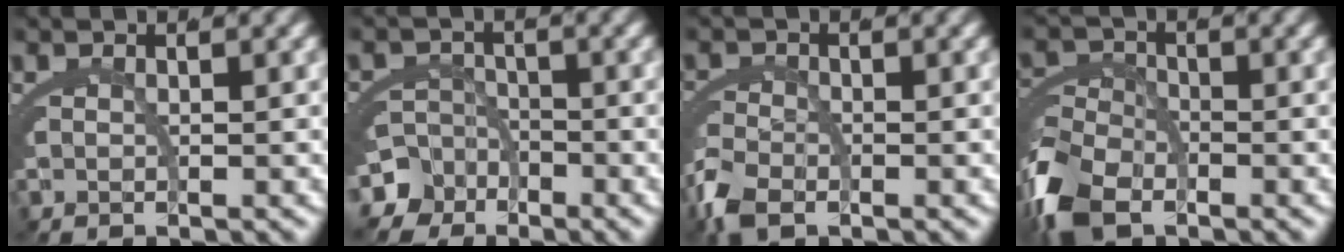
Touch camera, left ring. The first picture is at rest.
{"total": 5.9, "force": [-3.3, 4.5, 2.1], "torque": [-0.036, -0.027, -0.053]}
{"total": 2.6, "force": [-1.7, 1.1, 1.6], "torque": [-0.040, -0.013, -0.024]}
{"total": 5.2, "force": [-2.9, 3.1, 3.0], "torque": [-0.064, -0.019, -0.038]}